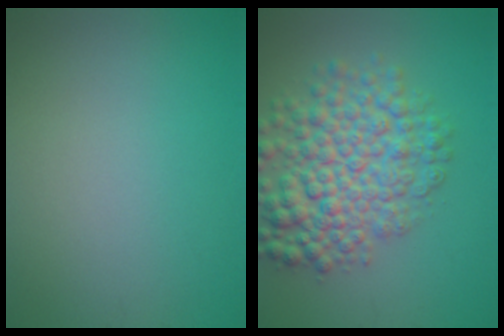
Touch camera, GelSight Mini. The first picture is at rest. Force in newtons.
{"total": 7.6, "press": 7.6, "slide": 0.2}